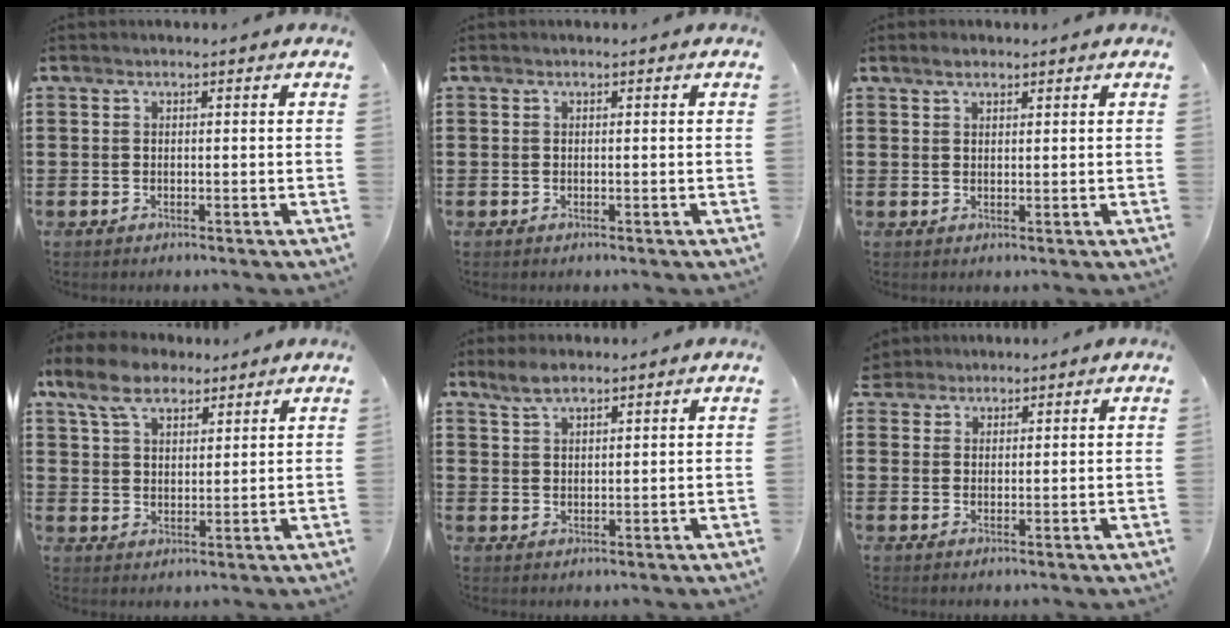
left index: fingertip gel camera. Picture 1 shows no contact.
{"total": 0.0}
{"total": 1.8, "force": [1.5, 0.7, 0.7], "torque": [-0.015, 0.003, 0.029]}
{"total": 8.2, "force": [6.0, 4.0, 4.0], "torque": [-0.091, -0.001, 0.111]}
{"total": 3.4, "force": [2.6, 1.2, 1.7], "torque": [-0.039, 0.004, 0.050]}
{"total": 2.4, "force": [2.0, 1.2, -0.2], "torque": [-0.006, 0.008, 0.040]}